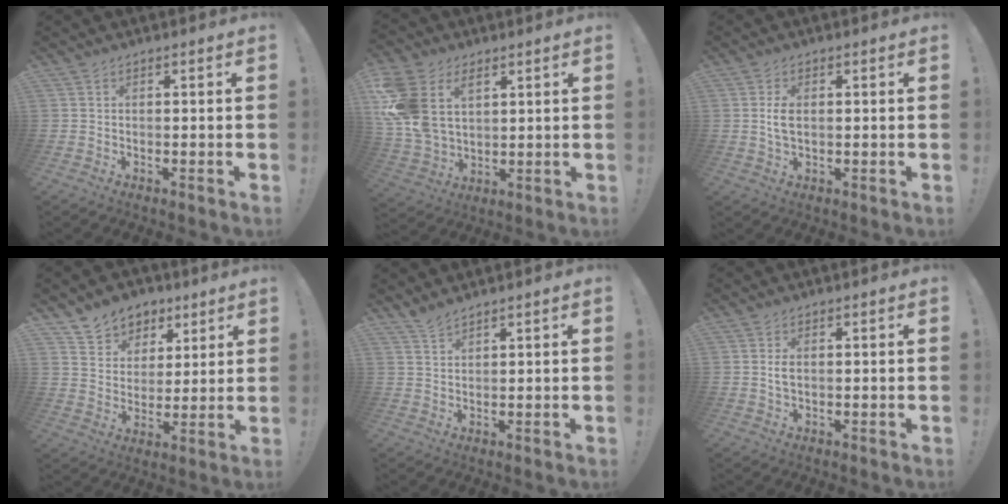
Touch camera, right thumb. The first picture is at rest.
{"total": 15.4, "force": [5.8, 11.2, 8.9], "torque": [-0.188, -0.028, 0.113]}
{"total": 3.8, "force": [0.2, 2.1, 3.1], "torque": [-0.057, -0.001, 0.001]}
{"total": 8.4, "force": [5.2, 6.5, 1.0], "torque": [-0.009, -0.041, 0.103]}
{"total": 2.8, "force": [2.6, 0.4, 1.1], "torque": [-0.021, -0.016, 0.047]}
{"total": 1.8, "force": [0.1, 1.0, 1.5], "torque": [-0.029, 0.003, 0.001]}